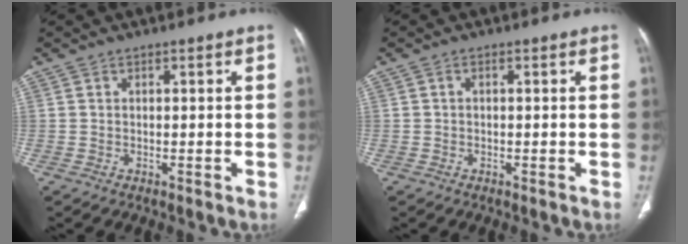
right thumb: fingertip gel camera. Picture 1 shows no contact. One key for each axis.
{"total": 0.5, "fx": 0.0, "fy": 0.3, "fz": 0.5, "tx": -0.008, "ty": 0.001, "tz": -0.004}